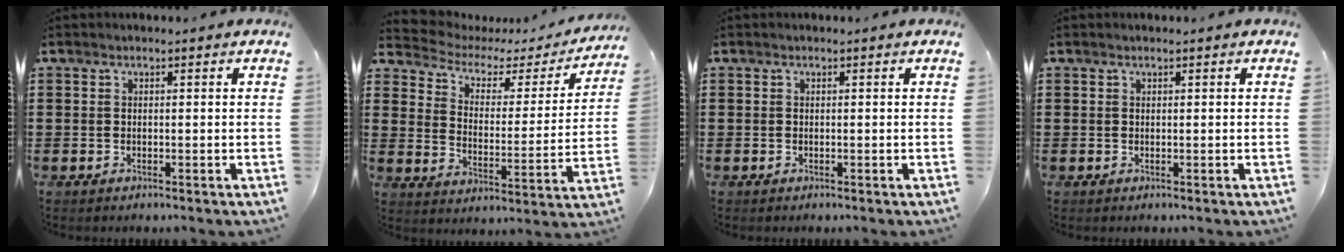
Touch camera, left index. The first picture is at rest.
{"total": 3.7, "force": [2.7, 2.1, 1.4], "torque": [-0.049, -0.016, 0.038]}
{"total": 0.0}
{"total": 0.0}